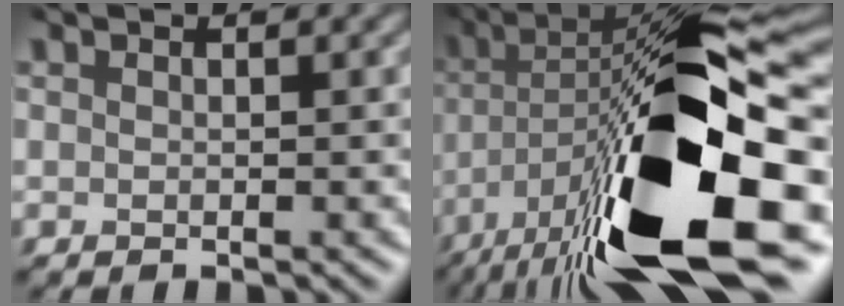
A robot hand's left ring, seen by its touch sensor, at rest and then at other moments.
{"total": 19.4, "force": [-8.1, 5.9, 16.6], "torque": [-0.279, -0.008, -0.134]}